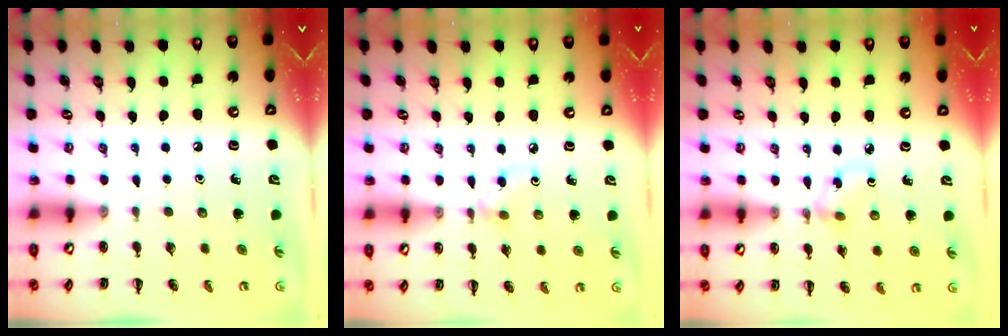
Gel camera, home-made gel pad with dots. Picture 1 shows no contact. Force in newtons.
{"total": 3.4, "press": 3.1, "slide": 1.4}
{"total": 3.1, "press": 2.9, "slide": 1.2}